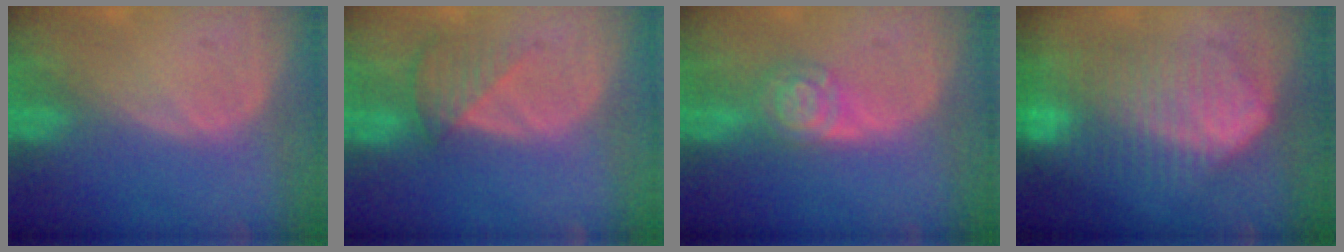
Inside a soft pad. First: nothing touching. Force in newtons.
{"total": 4.2, "press": 3.9, "slide": 1.6}
{"total": 4.8, "press": 4.8, "slide": 0.2}
{"total": 10.4, "press": 10.4, "slide": 0.5}